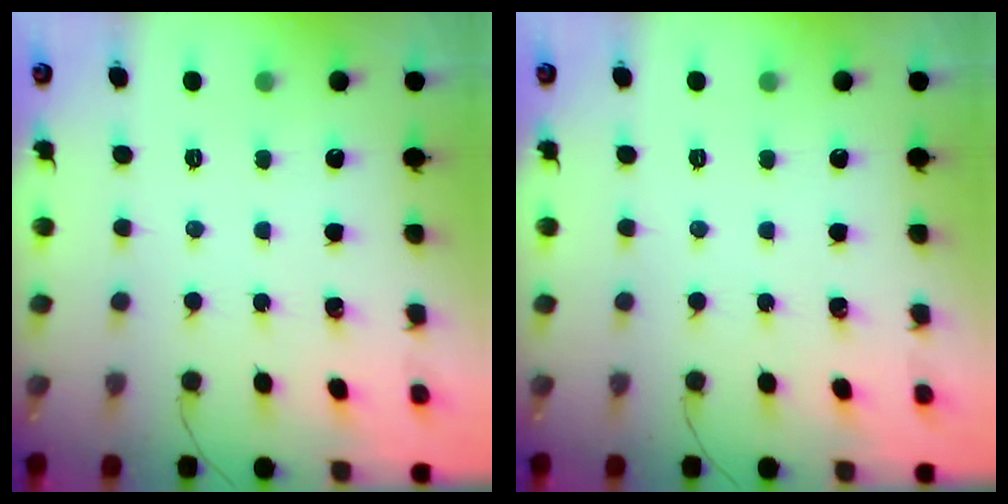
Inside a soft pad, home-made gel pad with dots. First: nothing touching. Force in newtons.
{"total": 0.0}